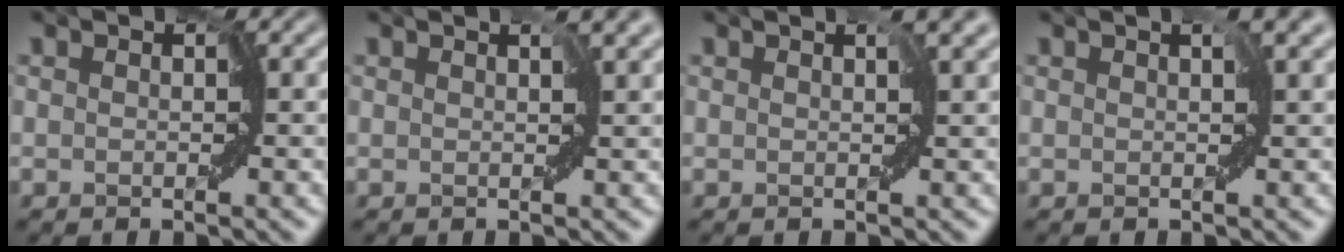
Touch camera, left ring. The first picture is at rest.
{"total": 1.9, "force": [1.0, 0.6, 1.5], "torque": [-0.023, 0.004, 0.018]}
{"total": 2.0, "force": [1.0, 0.7, 1.7], "torque": [-0.025, 0.005, 0.018]}
{"total": 1.7, "force": [0.9, 0.4, 1.4], "torque": [-0.024, 0.006, 0.017]}